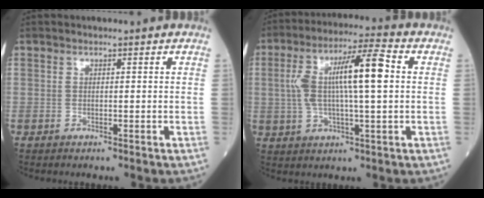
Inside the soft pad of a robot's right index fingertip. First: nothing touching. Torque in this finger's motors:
{"motor_torque": [1.73, 0.20, 0.94, 0.21]}